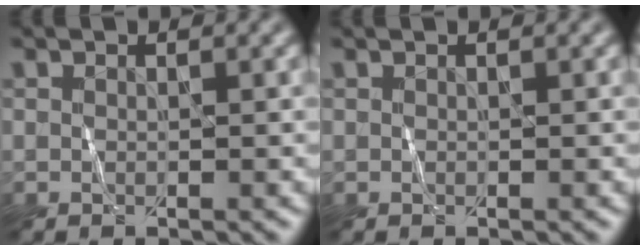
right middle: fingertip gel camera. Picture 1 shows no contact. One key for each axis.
{"total": 0.0}